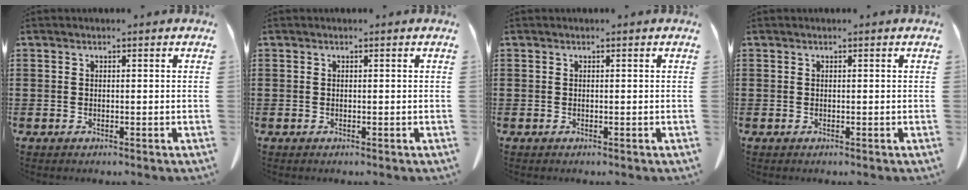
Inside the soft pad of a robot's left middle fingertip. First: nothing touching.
{"total": 0.0}
{"total": 0.0}
{"total": 0.0}